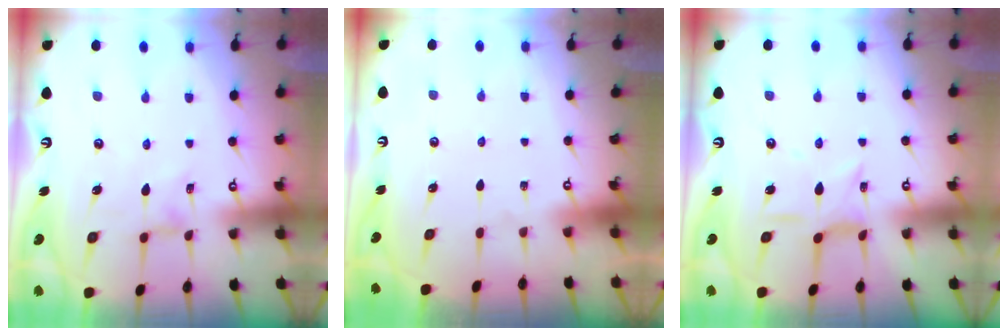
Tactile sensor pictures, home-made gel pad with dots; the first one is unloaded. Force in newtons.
{"total": 0.0}
{"total": 6.2, "press": 6.1, "slide": 0.7}